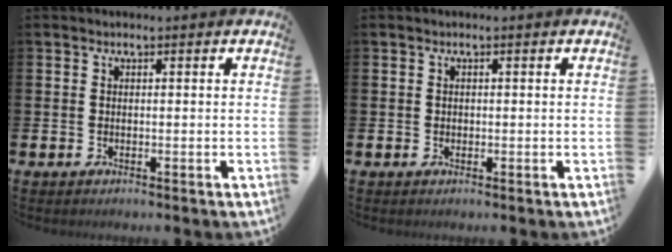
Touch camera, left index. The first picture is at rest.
{"total": 0.5, "force": [0.1, 0.5, 0.1], "torque": [0.003, 0.002, 0.001]}